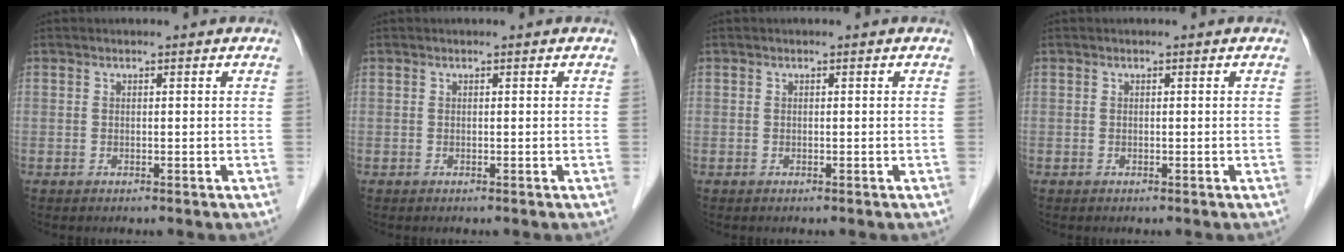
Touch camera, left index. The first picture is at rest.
{"total": 0.0}
{"total": 0.0}
{"total": 0.0}